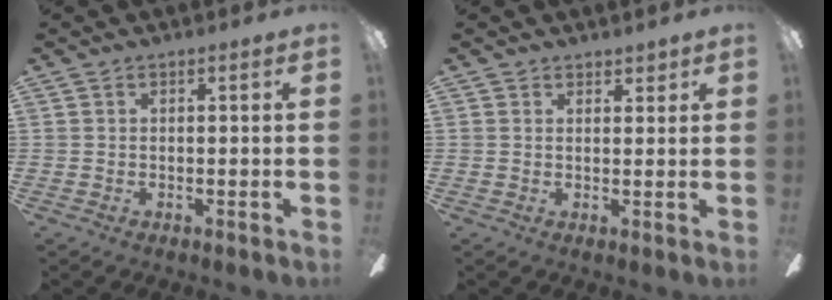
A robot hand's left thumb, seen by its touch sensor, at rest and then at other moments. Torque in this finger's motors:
{"motor_torque": [0.05, -0.17, -0.30, 0.06, -0.02]}